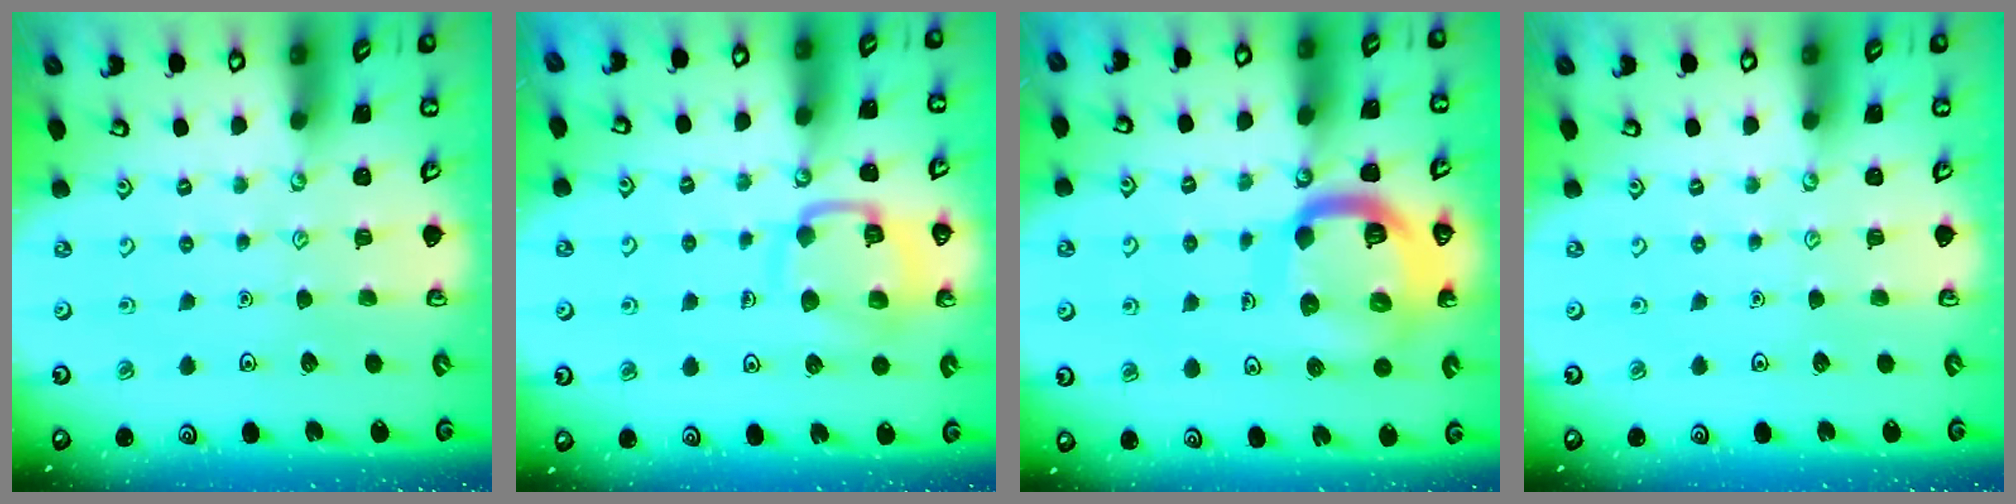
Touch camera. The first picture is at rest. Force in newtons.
{"total": 13.0, "press": 13.0, "slide": 1.4}
{"total": 17.4, "press": 17.3, "slide": 1.9}
{"total": 0.0}